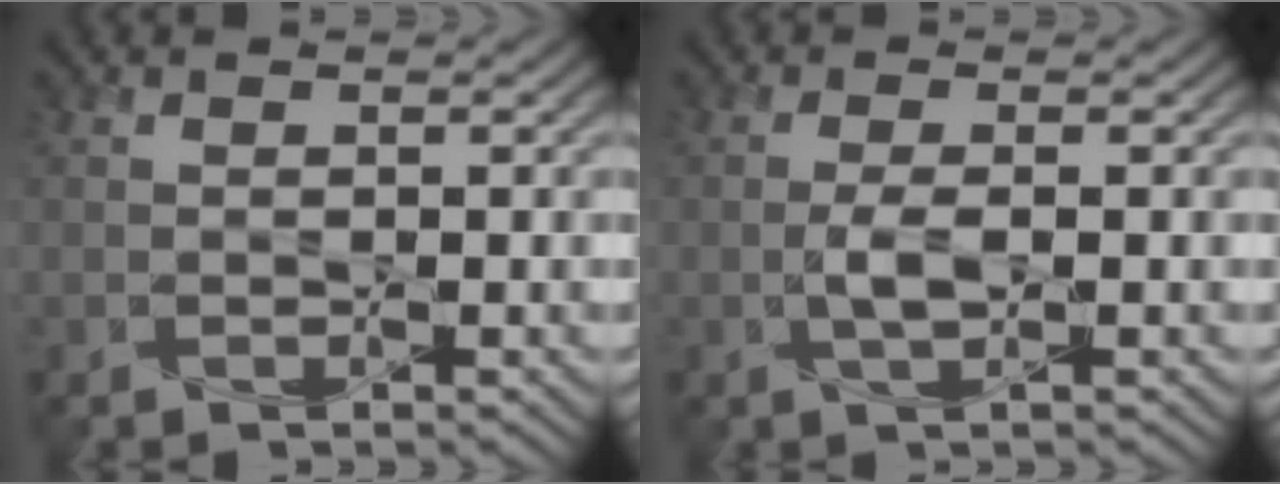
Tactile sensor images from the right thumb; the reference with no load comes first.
{"total": 2.2, "force": [-1.0, 0.2, 1.9], "torque": [-0.042, 0.004, -0.020]}